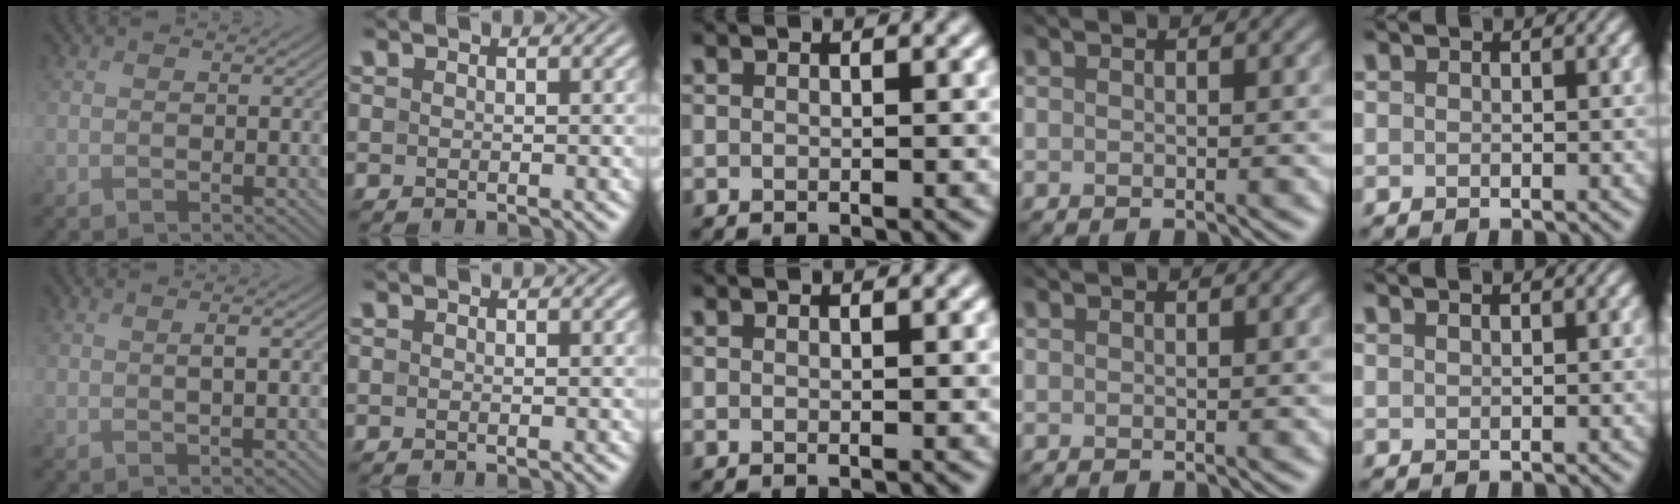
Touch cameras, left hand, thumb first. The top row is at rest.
{"thumb": {"total": 1.9, "force": [0.8, 0.0, 1.7], "torque": [-0.031, 0.005, 0.018]}, "little": {"total": 1.2, "force": [0.9, 0.4, 0.7], "torque": [-0.002, 0.000, 0.006]}}